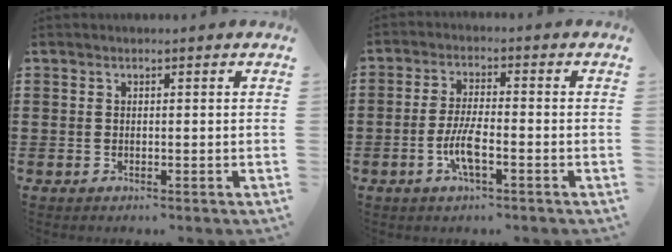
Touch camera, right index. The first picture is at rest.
{"total": 5.5, "force": [-2.0, 1.4, 4.9], "torque": [-0.110, -0.006, -0.043]}